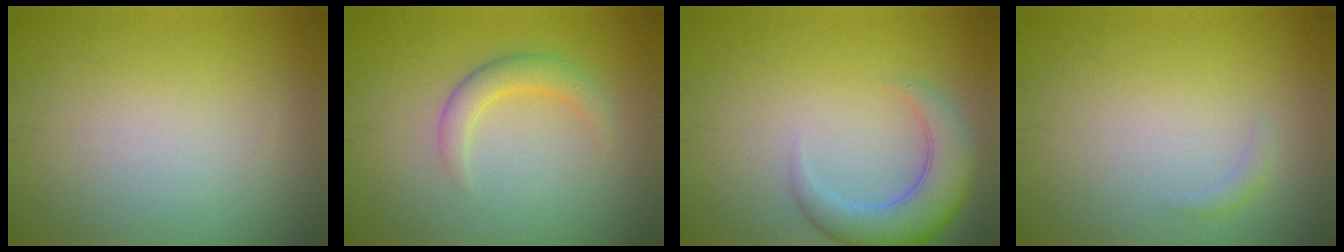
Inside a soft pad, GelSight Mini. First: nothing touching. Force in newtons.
{"total": 2.6, "press": 2.6, "slide": 0.0}
{"total": 4.7, "press": 4.7, "slide": 0.3}
{"total": 0.8, "press": 0.8, "slide": 0.0}